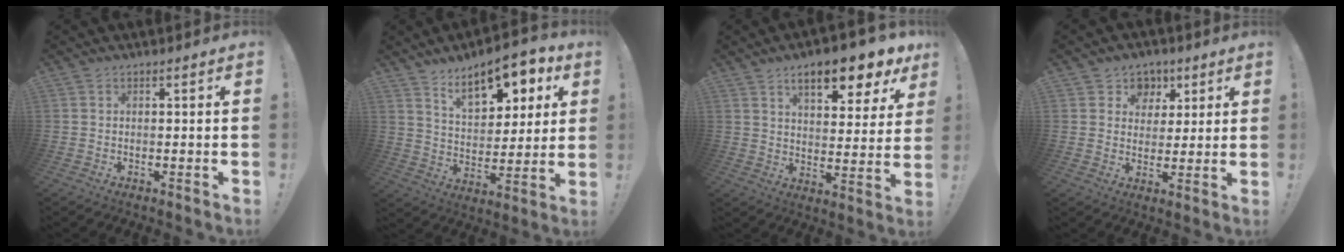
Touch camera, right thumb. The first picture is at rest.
{"total": 14.9, "force": [9.3, 7.4, 9.0], "torque": [-0.122, -0.059, 0.158]}
{"total": 12.7, "force": [7.7, 4.2, 9.2], "torque": [-0.123, -0.050, 0.122]}
{"total": 6.7, "force": [2.4, 6.2, 0.6], "torque": [-0.004, -0.015, 0.049]}